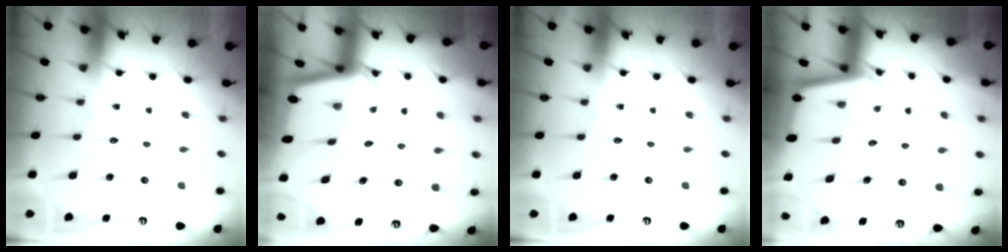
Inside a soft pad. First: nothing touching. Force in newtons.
{"total": 2.2, "press": 2.2, "slide": 0.1}
{"total": 0.0}
{"total": 2.3, "press": 2.3, "slide": 0.1}